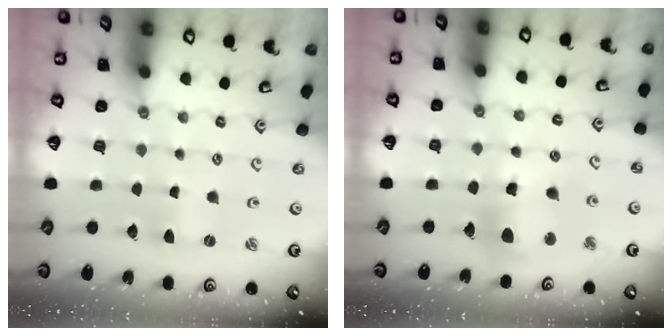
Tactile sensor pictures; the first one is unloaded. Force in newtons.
{"total": 11.7, "press": 11.4, "slide": 2.4}